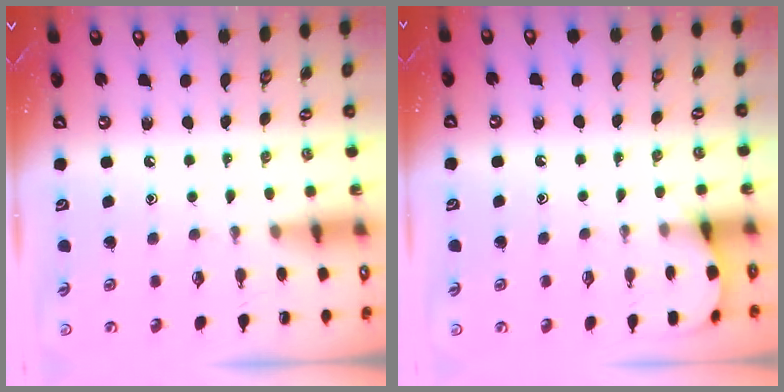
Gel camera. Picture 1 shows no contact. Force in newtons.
{"total": 4.1, "press": 4.1, "slide": 0.4}